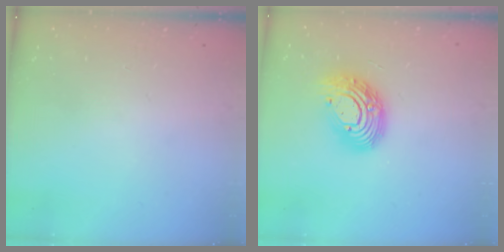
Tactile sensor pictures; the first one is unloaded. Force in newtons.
{"total": 14.3, "press": 14.2, "slide": 1.3}